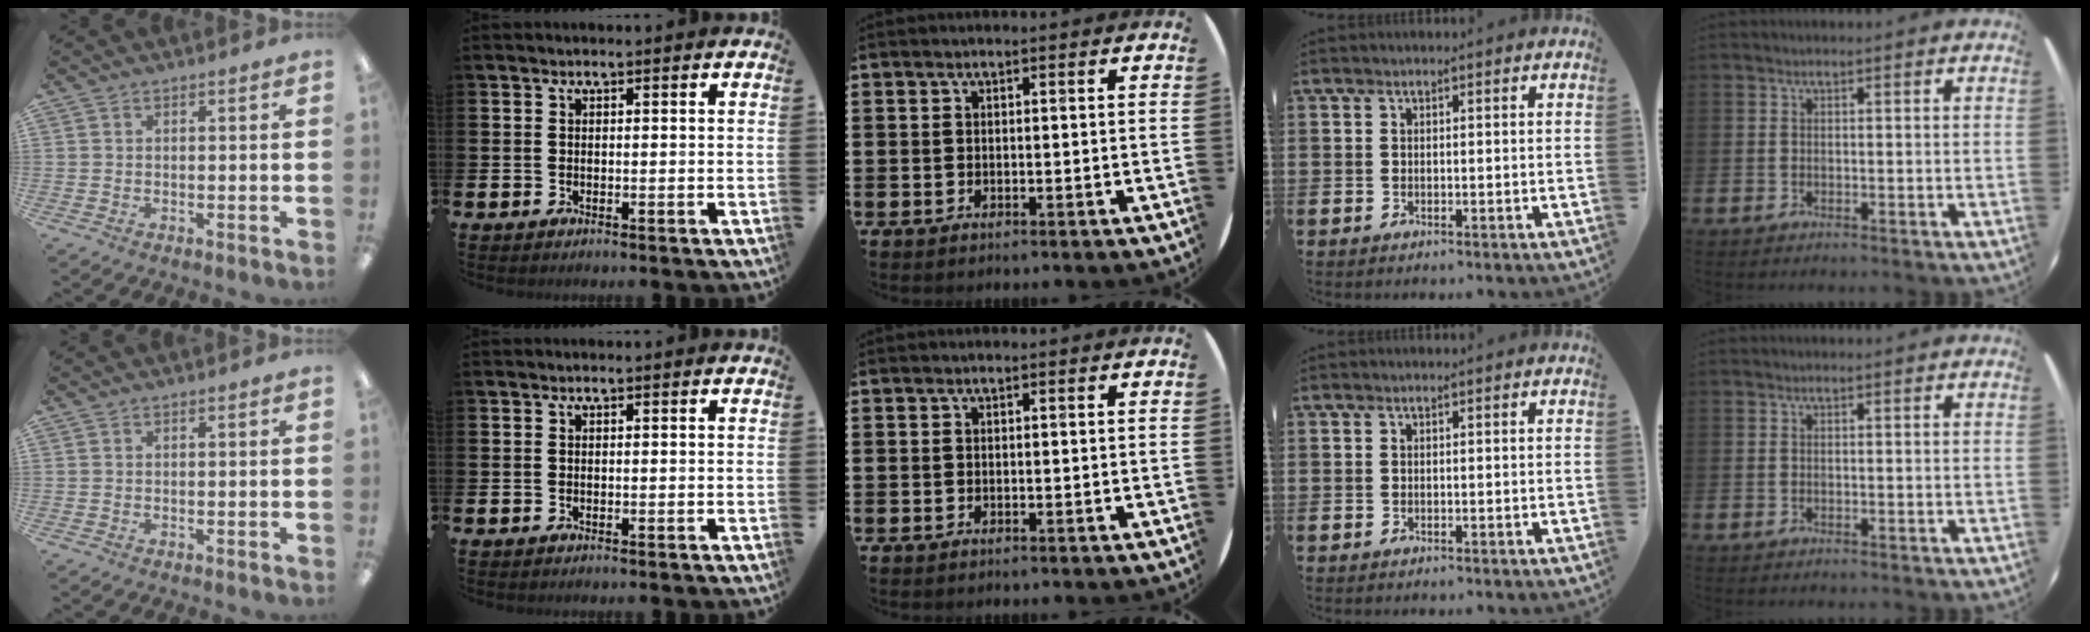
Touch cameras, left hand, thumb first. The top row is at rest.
{}